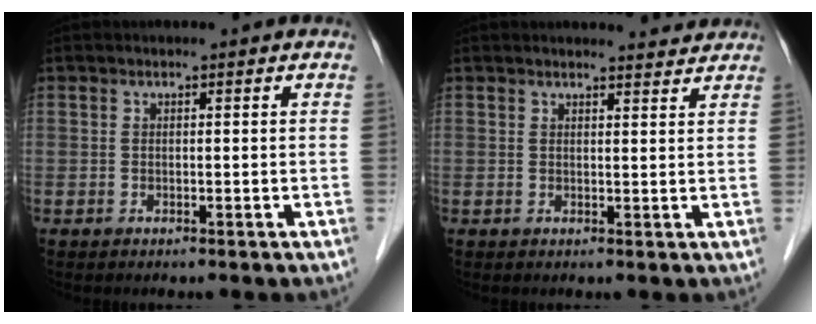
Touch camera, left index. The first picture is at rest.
{"total": 3.9, "force": [3.8, 0.4, 0.3], "torque": [-0.008, 0.002, 0.040]}